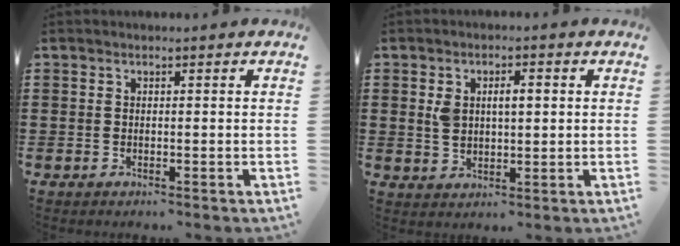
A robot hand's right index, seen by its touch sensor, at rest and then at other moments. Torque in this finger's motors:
{"motor_torque": [0.16, -0.13, 0.26, 0.06]}